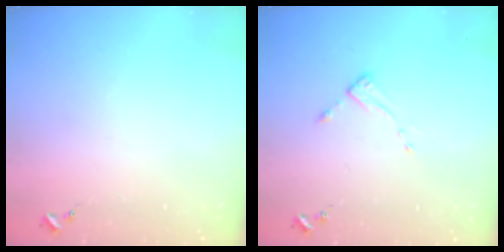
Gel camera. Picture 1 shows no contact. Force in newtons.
{"total": 2.6, "press": 2.6, "slide": 0.3}